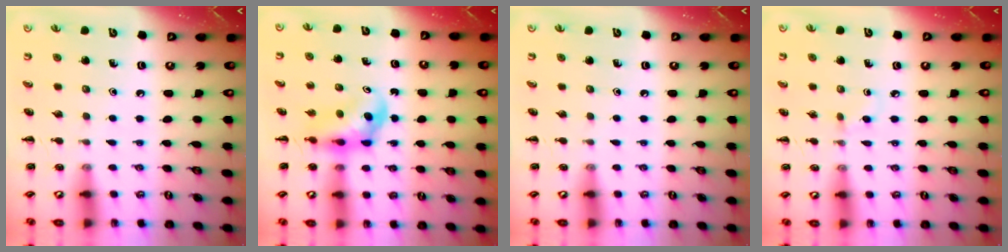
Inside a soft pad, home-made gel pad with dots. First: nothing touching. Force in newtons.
{"total": 5.3, "press": 5.2, "slide": 0.9}
{"total": 0.0}
{"total": 2.1, "press": 1.8, "slide": 1.0}